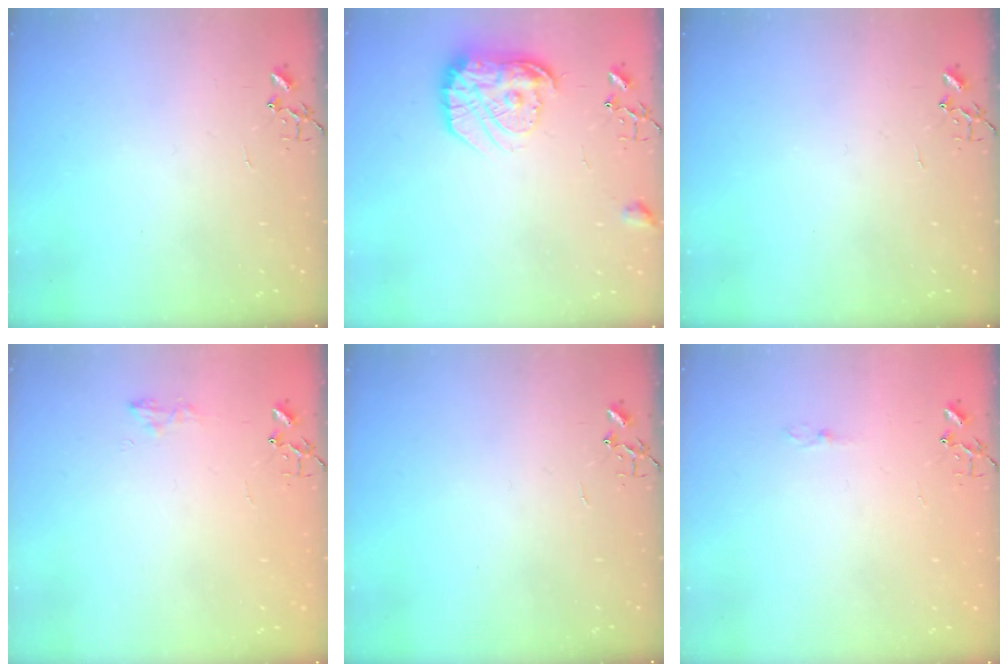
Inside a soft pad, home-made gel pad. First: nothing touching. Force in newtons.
{"total": 16.2, "press": 16.2, "slide": 1.2}
{"total": 0.0}
{"total": 7.4, "press": 7.3, "slide": 0.6}
{"total": 0.0}
{"total": 2.7, "press": 2.7, "slide": 0.4}